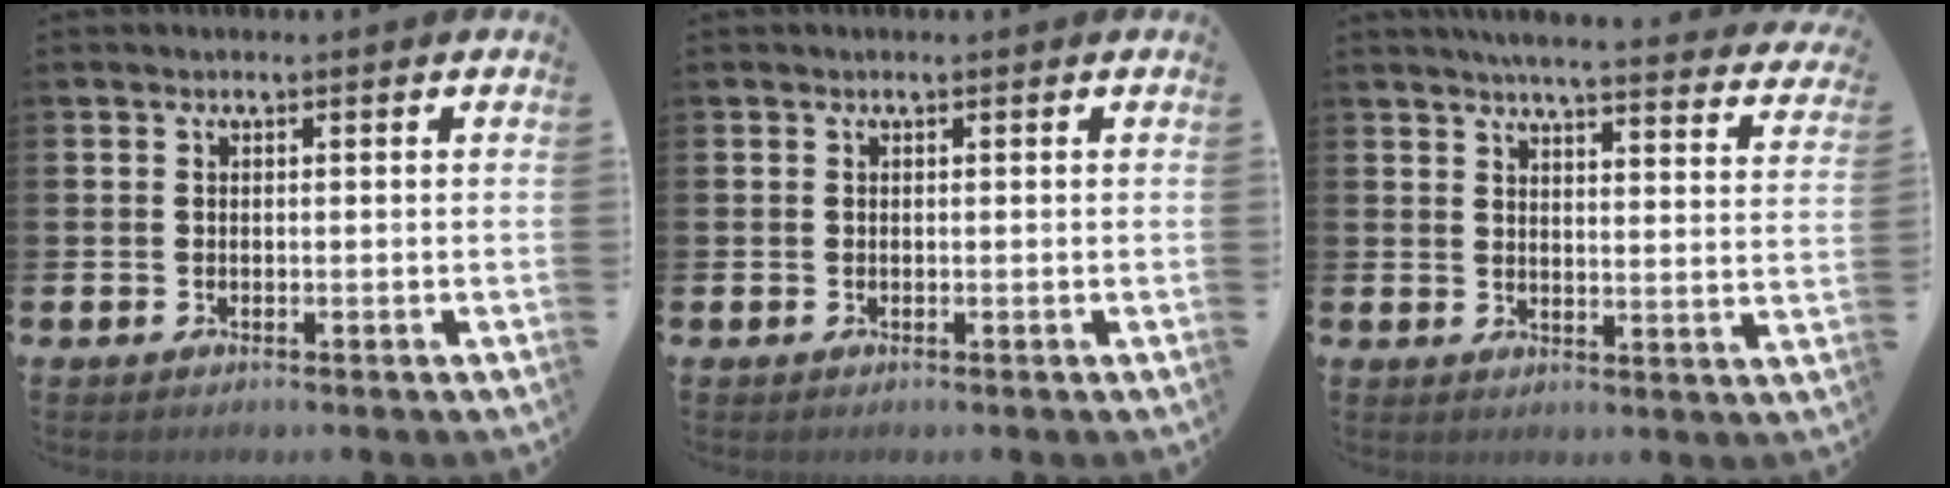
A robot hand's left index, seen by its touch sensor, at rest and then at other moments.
{"total": 0.0}
{"total": 5.0, "force": [4.8, 0.0, 1.4], "torque": [-0.038, -0.037, 0.080]}